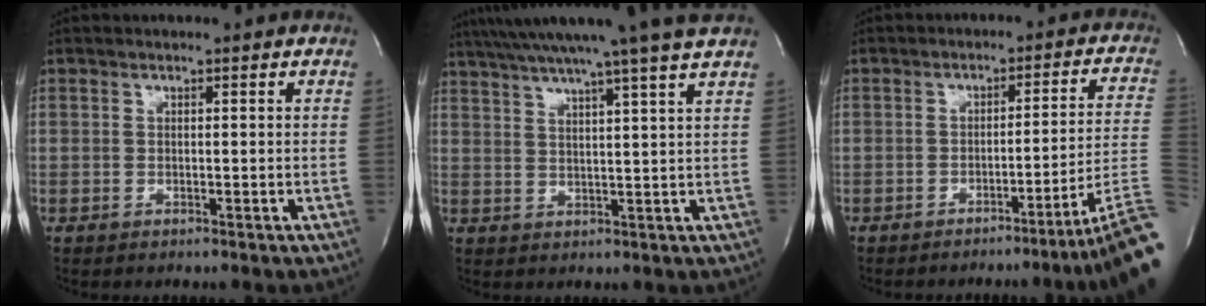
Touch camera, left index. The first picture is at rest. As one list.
[{"total": 16.9, "force": [14.3, -2.3, 8.6], "torque": [-0.151, -0.007, 0.196]}, {"total": 13.0, "force": [-8.0, -3.1, 9.7], "torque": [-0.047, 0.026, -0.107]}]